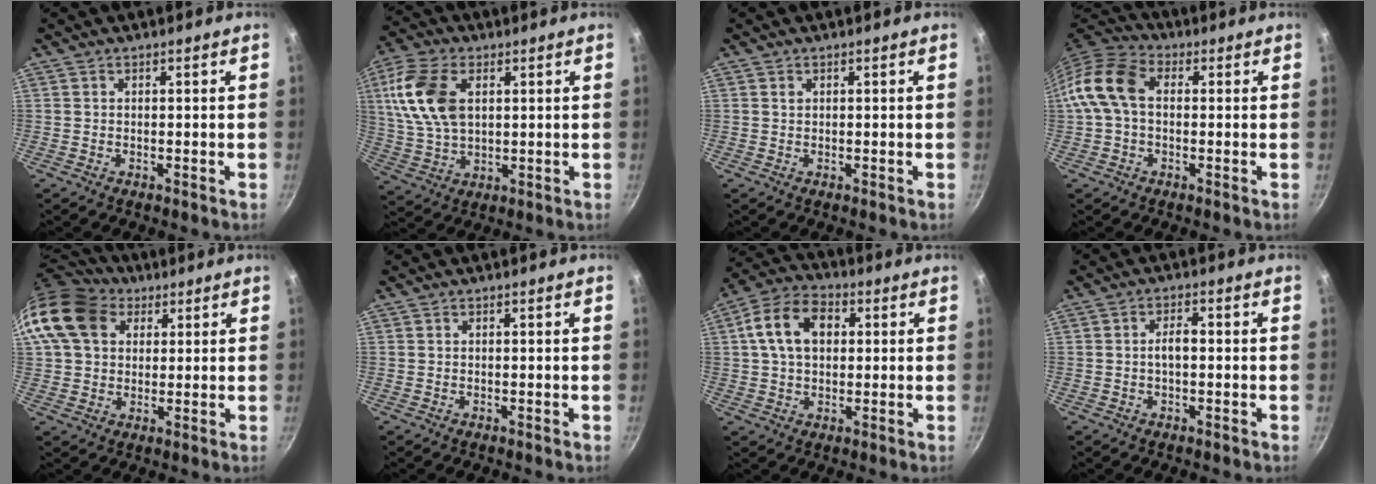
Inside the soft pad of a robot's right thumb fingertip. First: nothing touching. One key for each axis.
{"total": 13.7, "fx": 3.5, "fy": 8.3, "fz": 10.3, "tx": -0.195, "ty": -0.003, "tz": 0.068}
{"total": 0.6, "fx": 0.3, "fy": 0.4, "fz": 0.2, "tx": -0.002, "ty": -0.001, "tz": 0.005}
{"total": 10.8, "fx": 0.8, "fy": 7.3, "fz": 7.9, "tx": -0.143, "ty": 0.028, "tz": -0.006}
{"total": 15.7, "fx": 5.6, "fy": 12.0, "fz": 8.3, "tx": -0.156, "ty": 0.018, "tz": 0.090}
{"total": 0.0}
{"total": 11.8, "fx": 2.4, "fy": 8.2, "fz": 8.2, "tx": -0.126, "ty": 0.017, "tz": 0.027}
{"total": 2.9, "fx": -0.3, "fy": 1.4, "fz": 2.6, "tx": -0.041, "ty": 0.014, "tz": -0.006}